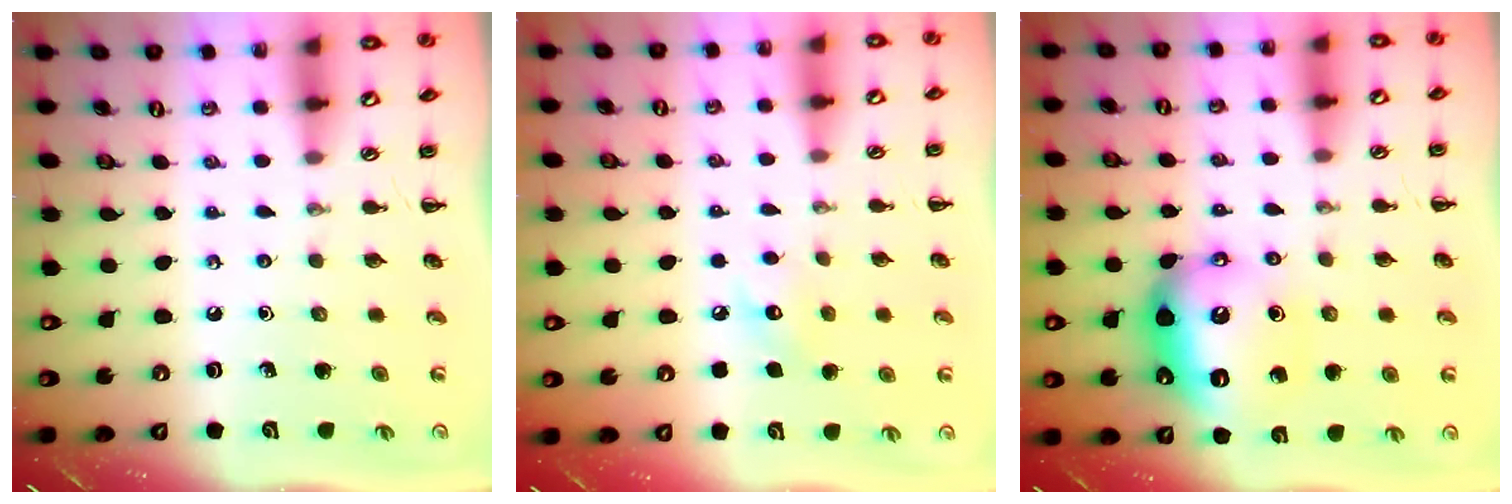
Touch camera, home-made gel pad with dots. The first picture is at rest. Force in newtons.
{"total": 7.4, "press": 7.2, "slide": 1.3}
{"total": 13.3, "press": 13.3, "slide": 1.5}